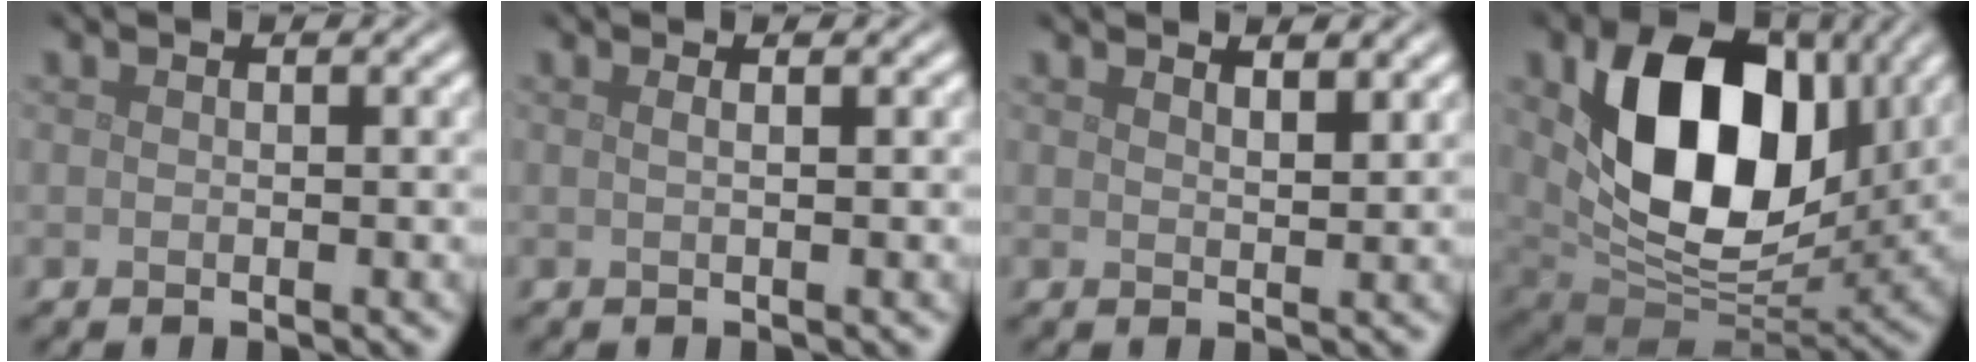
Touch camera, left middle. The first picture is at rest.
{"total": 1.3, "force": [0.5, 0.5, 1.0], "torque": [-0.007, -0.002, -0.006]}
{"total": 2.3, "force": [1.9, 0.6, 1.1], "torque": [-0.004, 0.006, 0.018]}
{"total": 13.4, "force": [3.6, 8.8, 9.5], "torque": [-0.159, -0.013, 0.065]}